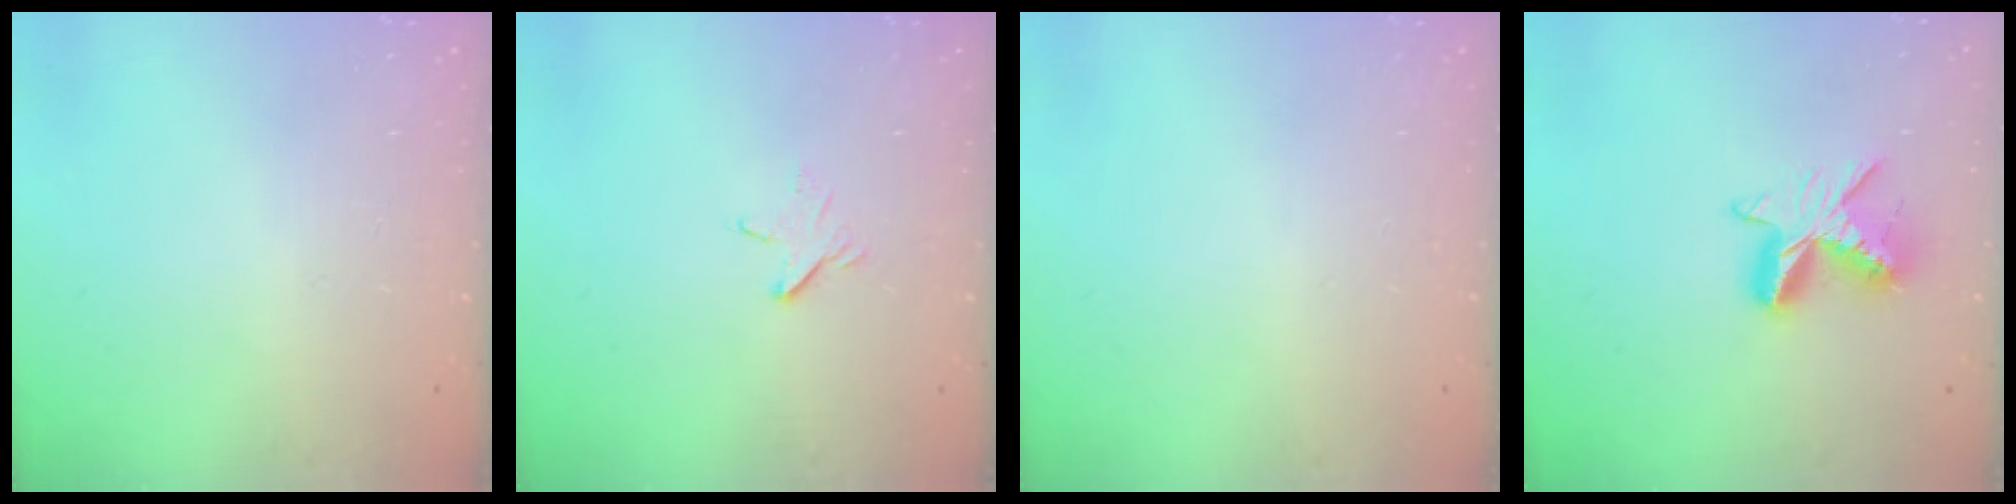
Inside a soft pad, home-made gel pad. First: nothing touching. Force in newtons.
{"total": 3.8, "press": 3.8, "slide": 0.3}
{"total": 0.0}
{"total": 9.4, "press": 9.4, "slide": 0.5}